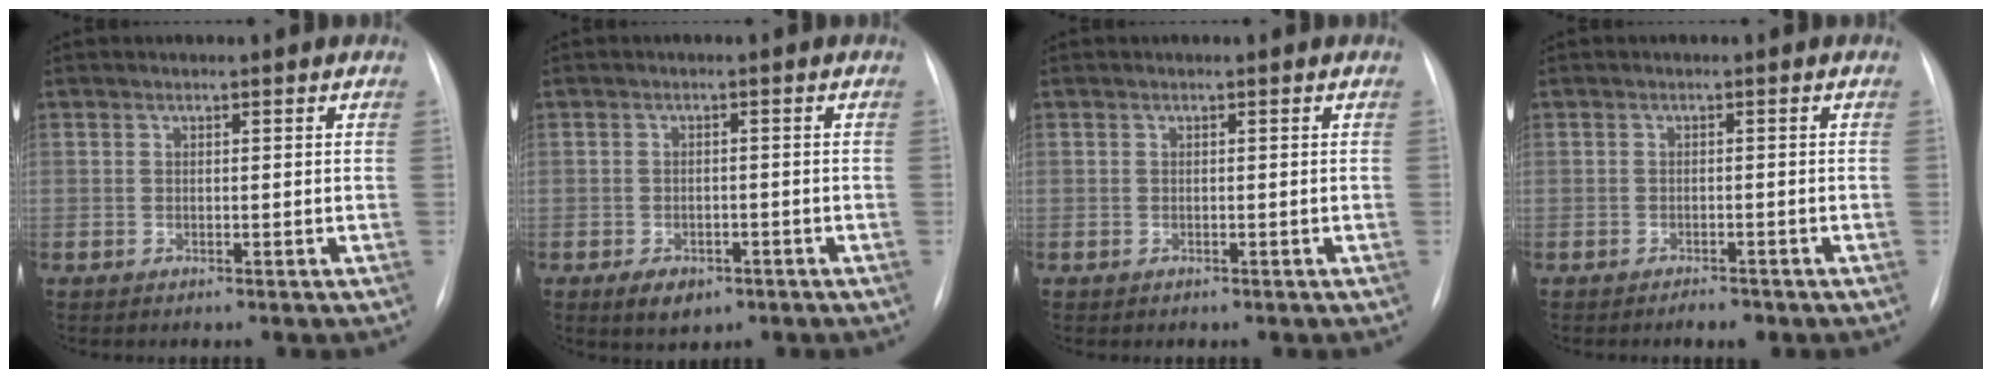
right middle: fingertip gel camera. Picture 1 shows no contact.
{"total": 4.1, "force": [-2.3, 2.5, 2.2], "torque": [-0.034, -0.001, -0.024]}
{"total": 0.0}
{"total": 1.8, "force": [-1.4, 0.6, 0.9], "torque": [-0.014, -0.001, -0.016]}